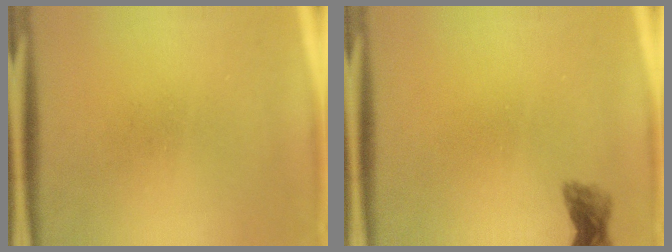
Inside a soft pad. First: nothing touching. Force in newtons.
{"total": 1.7}